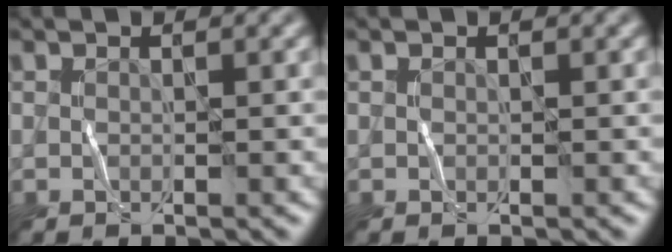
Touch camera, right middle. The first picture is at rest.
{"total": 0.0}